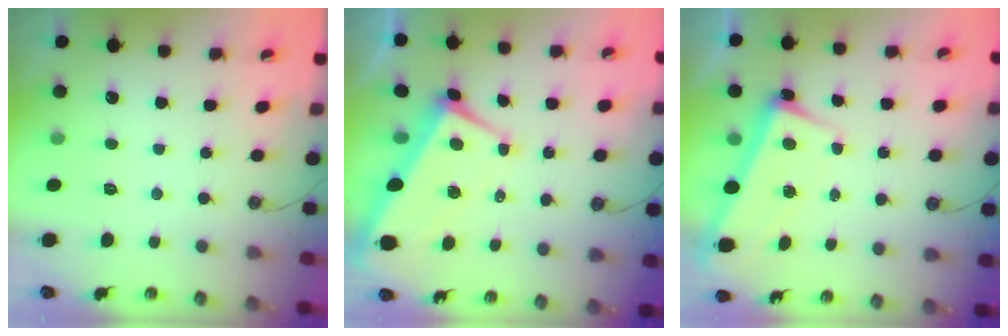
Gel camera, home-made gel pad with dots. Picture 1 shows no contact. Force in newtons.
{"total": 1.4, "press": 0.9, "slide": 1.0}
{"total": 2.7, "press": 2.5, "slide": 0.9}